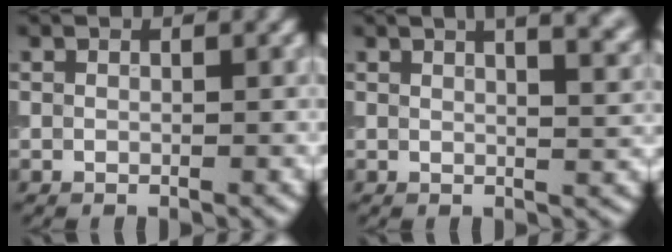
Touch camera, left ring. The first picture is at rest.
{"total": 9.7, "force": [5.4, 4.7, 6.6], "torque": [-0.009, 0.059, 0.030]}